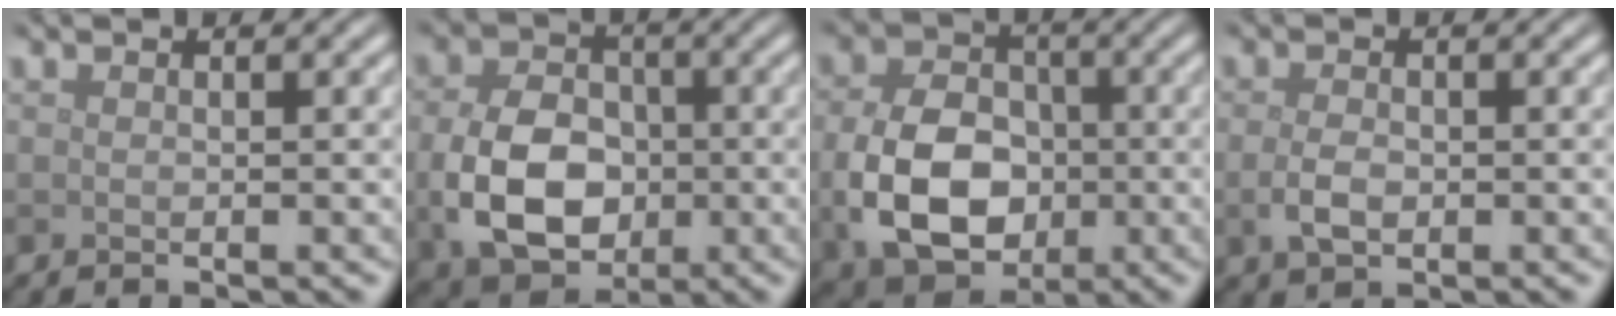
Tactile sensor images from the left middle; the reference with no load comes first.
{"total": 7.6, "force": [-1.2, 5.6, 5.0], "torque": [-0.106, -0.010, -0.021]}
{"total": 8.4, "force": [-1.5, 6.2, 5.5], "torque": [-0.115, -0.011, -0.028]}
{"total": 2.1, "force": [-0.4, 1.3, 1.6], "torque": [-0.037, -0.003, -0.007]}